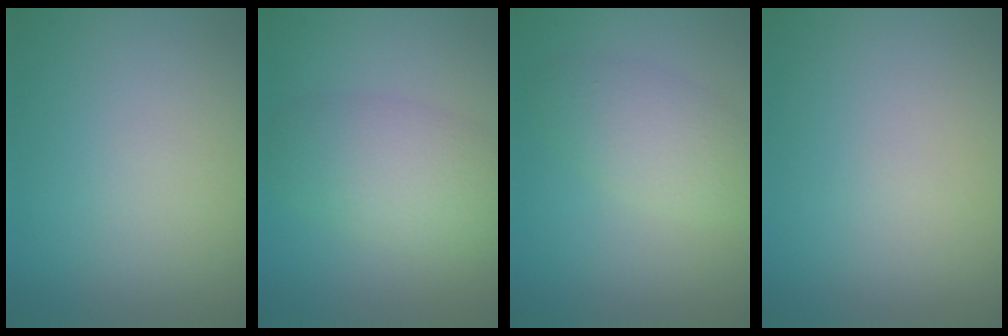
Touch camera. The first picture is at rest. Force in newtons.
{"total": 5.2, "press": 5.2, "slide": 0.4}
{"total": 3.5, "press": 3.5, "slide": 0.2}
{"total": 0.0}